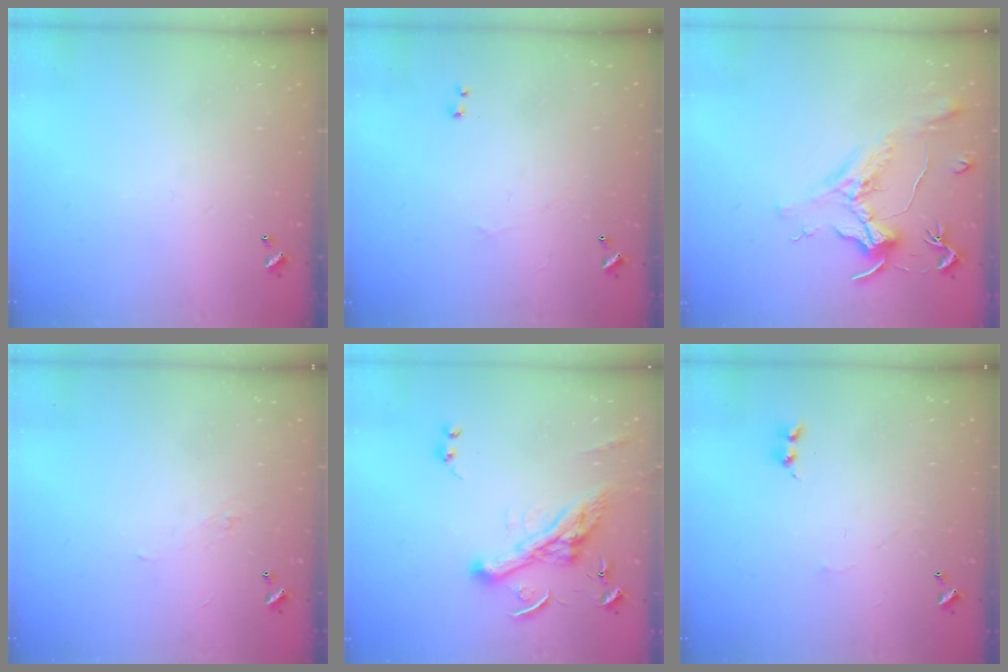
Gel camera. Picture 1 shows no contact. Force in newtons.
{"total": 1.0, "press": 0.5, "slide": 0.8}
{"total": 1.5, "press": 1.3, "slide": 0.8}
{"total": 2.0, "press": 1.9, "slide": 0.5}
{"total": 6.7, "press": 6.5, "slide": 1.6}
{"total": 0.8, "press": 0.7, "slide": 0.5}